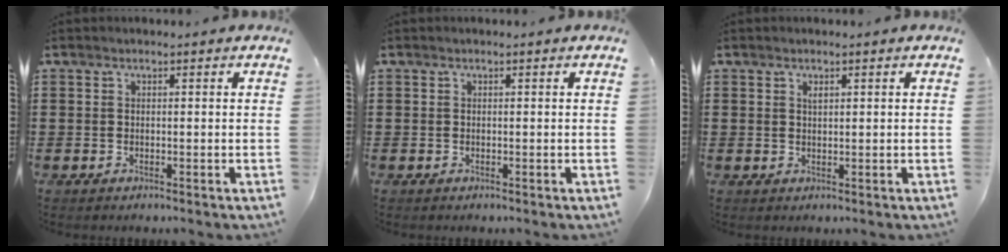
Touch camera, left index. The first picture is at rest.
{"total": 0.0}
{"total": 0.9, "force": [0.6, 0.3, 0.6], "torque": [-0.013, 0.001, 0.010]}